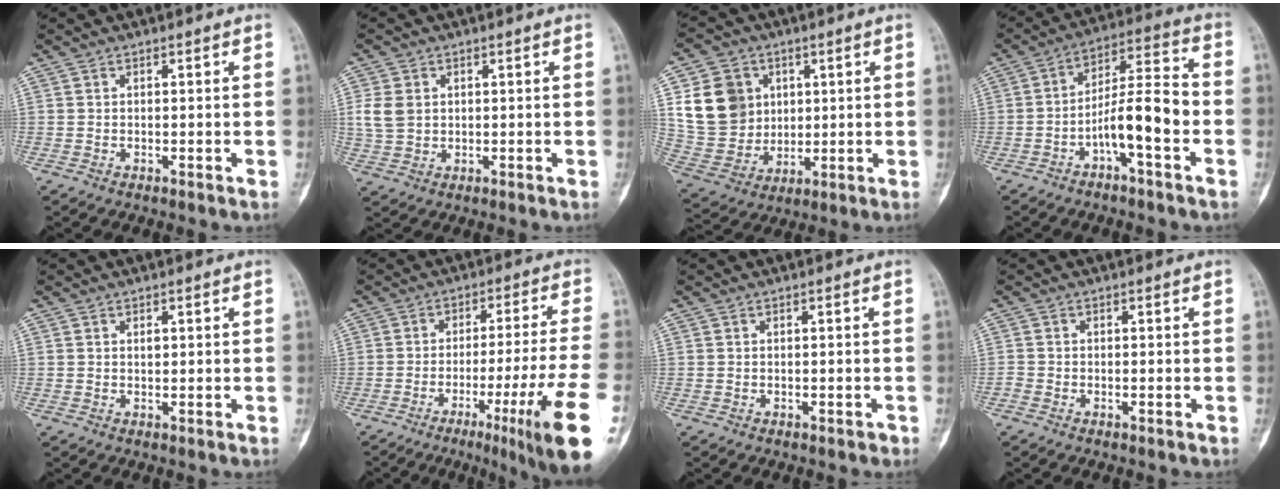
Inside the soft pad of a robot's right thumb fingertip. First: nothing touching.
{"total": 5.2, "force": [1.0, 4.1, 3.0], "torque": [-0.053, 0.000, 0.025]}
{"total": 14.2, "force": [3.8, 12.2, 6.1], "torque": [-0.091, -0.006, 0.086]}
{"total": 11.3, "force": [-3.8, 2.8, 10.3], "torque": [-0.178, 0.050, -0.063]}
{"total": 0.9, "force": [0.3, 0.5, 0.7], "torque": [-0.011, -0.001, 0.007]}
{"total": 18.0, "force": [-7.8, 0.3, 16.2], "torque": [-0.206, 0.010, -0.111]}
{"total": 0.7, "force": [-0.5, 0.4, 0.4], "torque": [-0.010, 0.004, -0.002]}
{"total": 0.7, "force": [-0.6, 0.3, 0.2], "torque": [-0.001, 0.002, -0.012]}